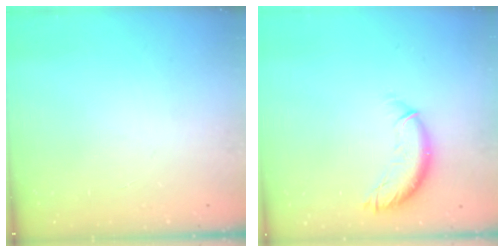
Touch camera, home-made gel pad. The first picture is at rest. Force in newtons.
{"total": 10.1, "press": 10.1, "slide": 0.6}